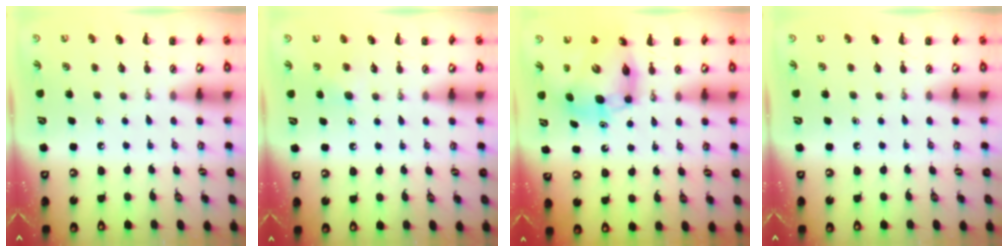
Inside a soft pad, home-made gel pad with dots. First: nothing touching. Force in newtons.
{"total": 4.2, "press": 3.8, "slide": 1.7}
{"total": 9.9, "press": 9.5, "slide": 2.8}
{"total": 0.0}